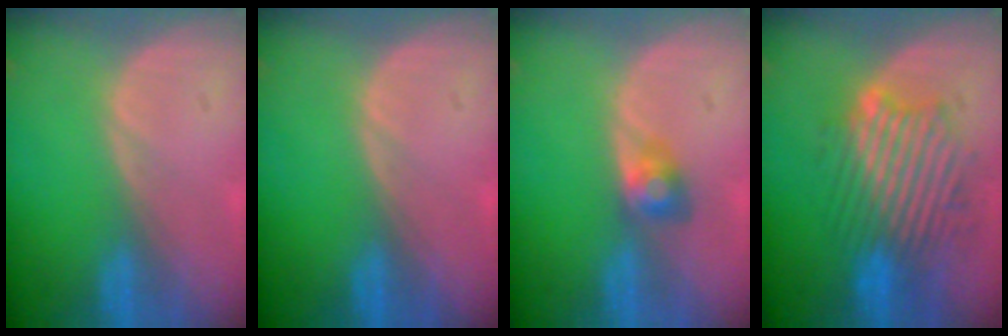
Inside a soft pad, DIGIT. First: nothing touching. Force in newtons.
{"total": 0.0}
{"total": 2.7, "press": 2.7, "slide": 0.0}
{"total": 10.1, "press": 9.7, "slide": 2.6}